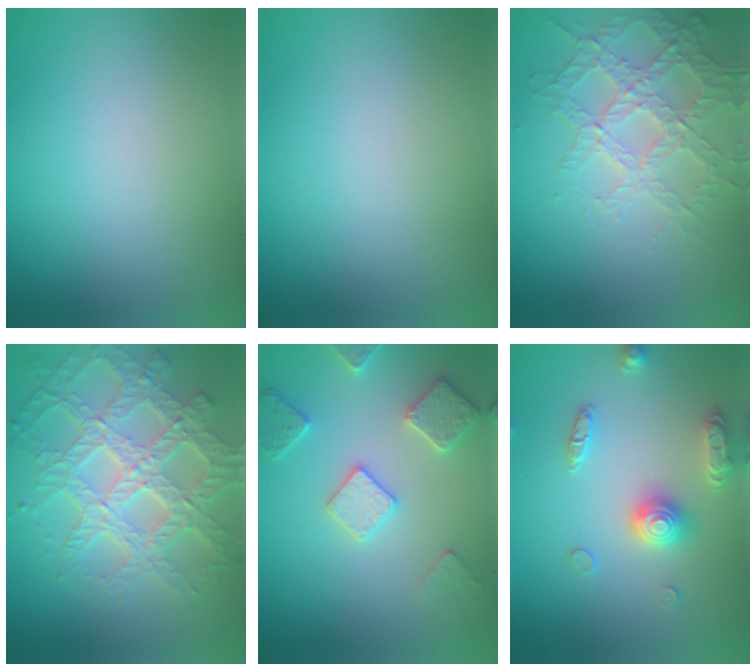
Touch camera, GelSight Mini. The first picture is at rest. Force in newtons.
{"total": 0.0}
{"total": 3.7, "press": 3.5, "slide": 1.2}
{"total": 7.8, "press": 5.8, "slide": 5.3}
{"total": 3.5, "press": 3.4, "slide": 0.9}
{"total": 3.2, "press": 3.2, "slide": 0.5}